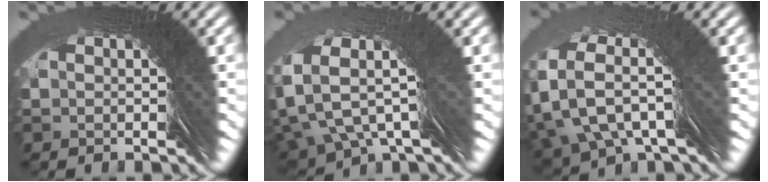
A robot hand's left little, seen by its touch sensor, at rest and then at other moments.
{"total": 3.1, "force": [3.0, -0.8, 0.2], "torque": [-0.020, 0.035, 0.035]}
{"total": 4.0, "force": [3.9, -0.5, -0.8], "torque": [-0.031, 0.029, 0.054]}